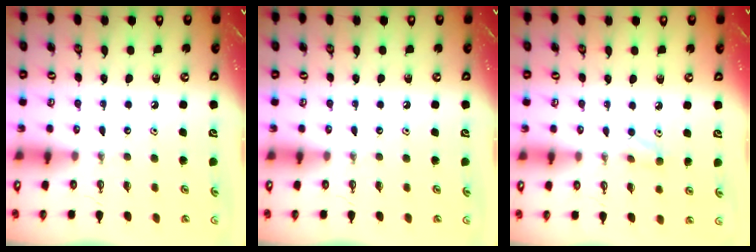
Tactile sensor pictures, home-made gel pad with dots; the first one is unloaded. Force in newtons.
{"total": 0.0}
{"total": 4.5, "press": 4.5, "slide": 0.8}